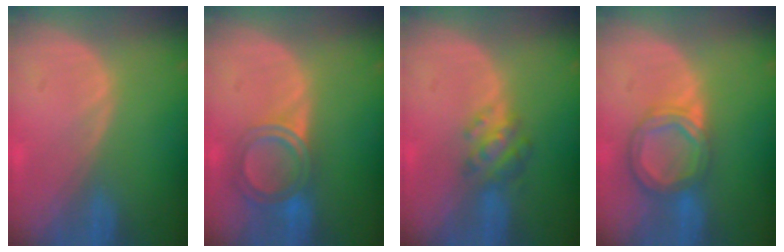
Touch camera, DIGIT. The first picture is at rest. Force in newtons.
{"total": 6.1, "press": 5.3, "slide": 3.0}
{"total": 4.5, "press": 4.5, "slide": 0.6}
{"total": 6.6, "press": 6.0, "slide": 2.8}